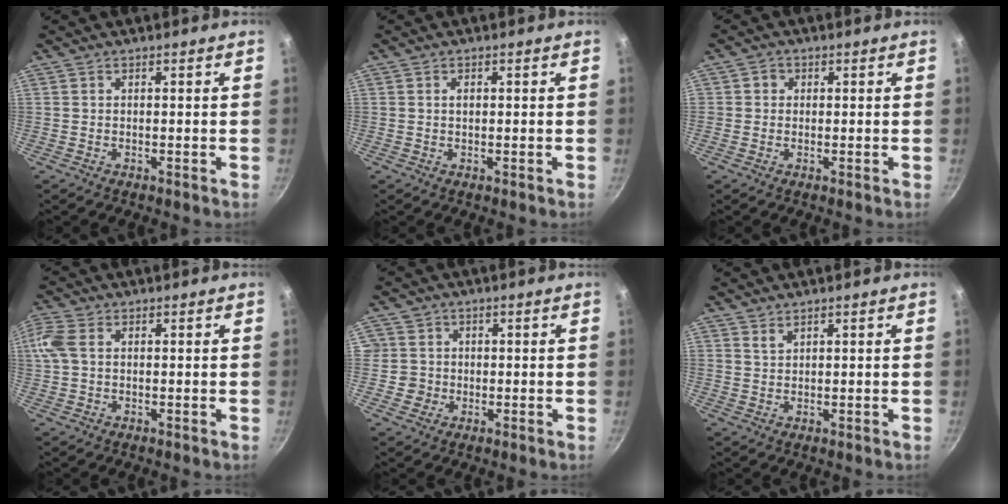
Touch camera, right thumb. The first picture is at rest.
{"total": 1.1, "force": [0.3, 0.7, 0.8], "torque": [-0.012, 0.001, 0.005]}
{"total": 2.0, "force": [0.3, 1.9, 0.5], "torque": [0.003, 0.002, 0.003]}
{"total": 5.3, "force": [1.1, 3.4, 3.8], "torque": [-0.120, 0.019, 0.021]}
{"total": 3.7, "force": [0.0, 3.7, -0.2], "torque": [0.036, 0.011, -0.003]}
{"total": 1.5, "force": [1.3, 0.5, 0.6], "torque": [-0.005, -0.009, 0.026]}